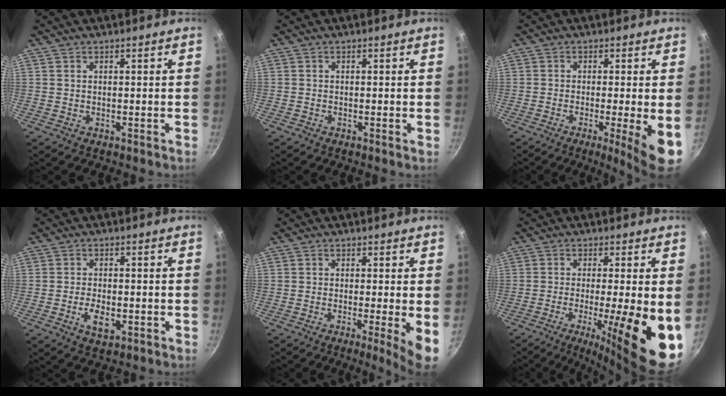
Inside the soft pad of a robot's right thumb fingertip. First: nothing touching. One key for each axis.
{"total": 0.0}
{"total": 8.1, "fx": -2.1, "fy": 0.7, "fz": 7.8, "tx": -0.112, "ty": -0.005, "tz": -0.030}
{"total": 5.1, "fx": -1.6, "fy": 2.8, "fz": 3.9, "tx": -0.070, "ty": 0.007, "tz": -0.027}
{"total": 6.2, "fx": -1.2, "fy": 0.5, "fz": 6.1, "tx": -0.084, "ty": -0.008, "tz": -0.019}
{"total": 16.4, "fx": -4.1, "fy": 3.3, "fz": 15.6, "tx": -0.219, "ty": -0.008, "tz": -0.058}